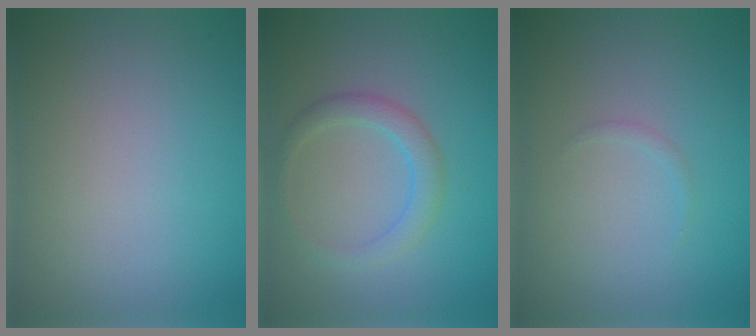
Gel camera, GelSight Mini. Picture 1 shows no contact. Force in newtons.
{"total": 2.3, "press": 2.3, "slide": 0.0}
{"total": 0.5, "press": 0.5, "slide": 0.0}